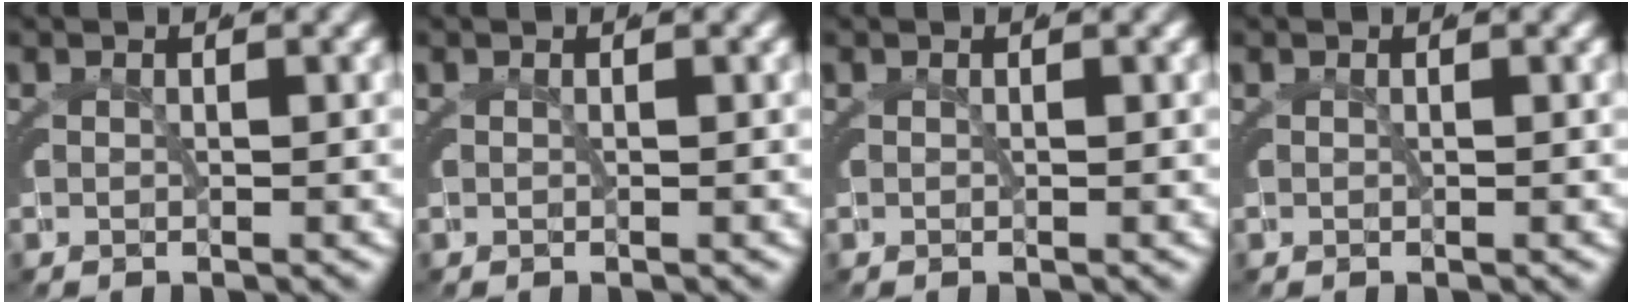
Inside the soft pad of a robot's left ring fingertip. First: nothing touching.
{"total": 0.0}
{"total": 0.0}
{"total": 0.0}